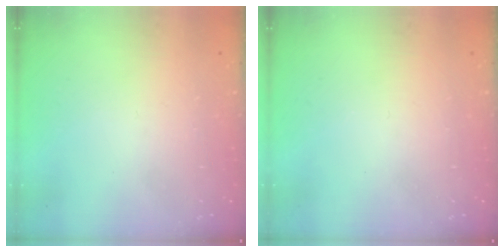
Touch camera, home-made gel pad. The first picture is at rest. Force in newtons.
{"total": 0.0}